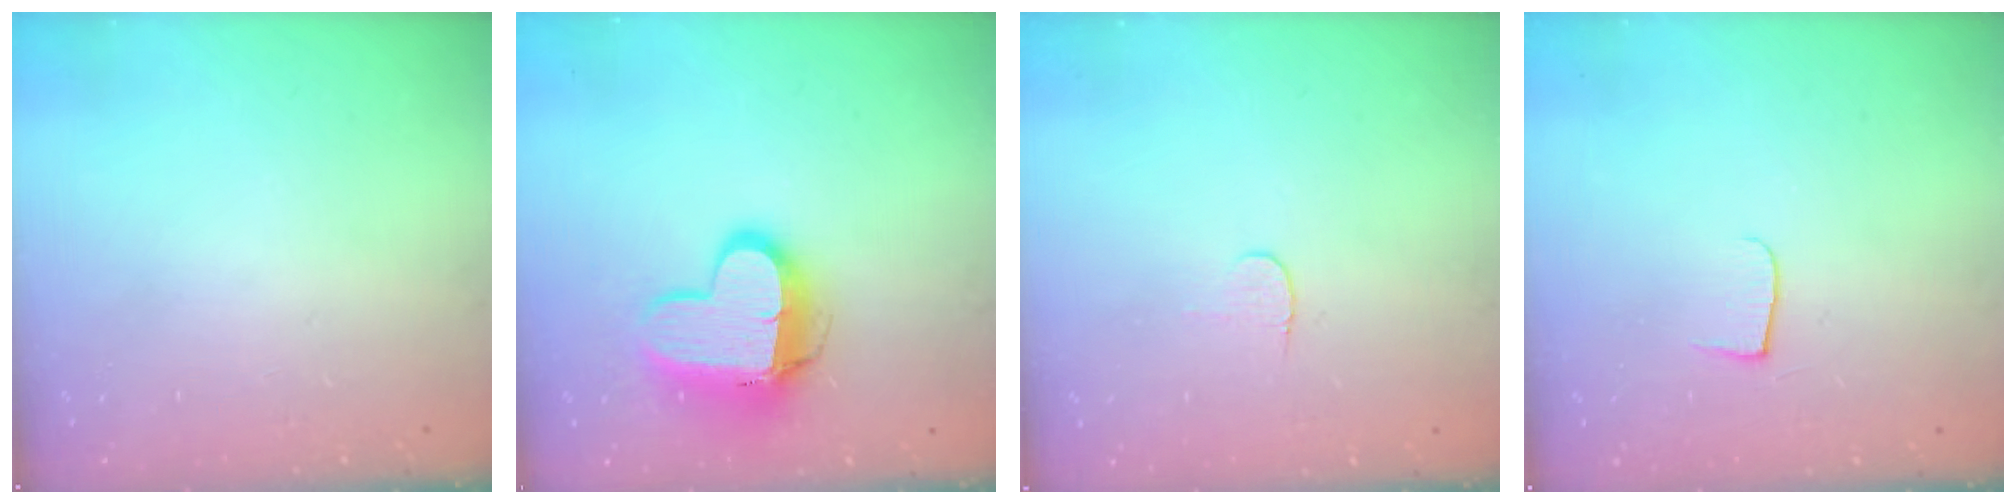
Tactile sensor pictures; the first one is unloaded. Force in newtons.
{"total": 13.5, "press": 13.5, "slide": 1.2}
{"total": 3.9, "press": 3.9, "slide": 0.2}
{"total": 4.3, "press": 4.2, "slide": 0.5}